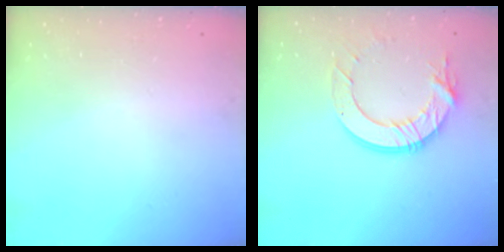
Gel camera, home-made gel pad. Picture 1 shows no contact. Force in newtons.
{"total": 12.6, "press": 12.6, "slide": 1.1}